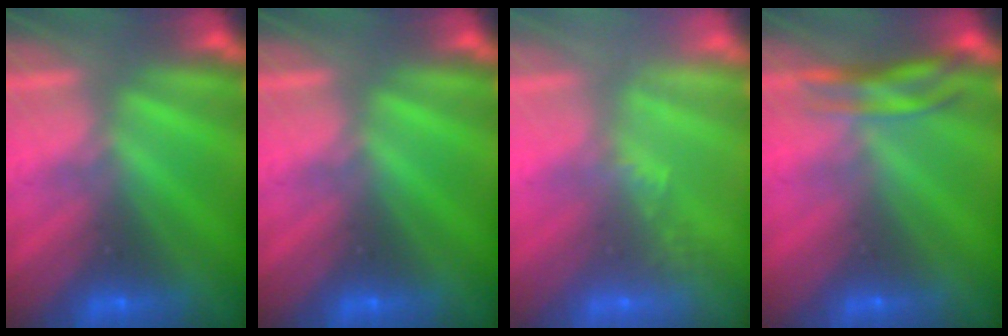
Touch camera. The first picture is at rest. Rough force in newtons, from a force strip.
{"total": 0.0}
{"total": 2.2}
{"total": 3.9}